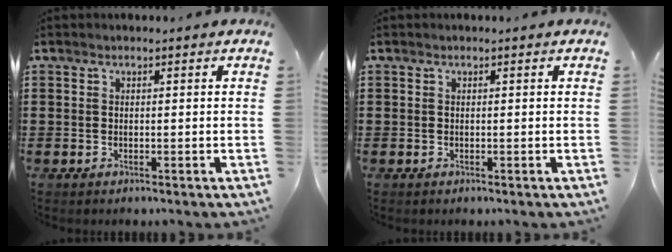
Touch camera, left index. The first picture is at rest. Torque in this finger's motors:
{"motor_torque": [0.00, 0.00, 0.00, 0.00]}